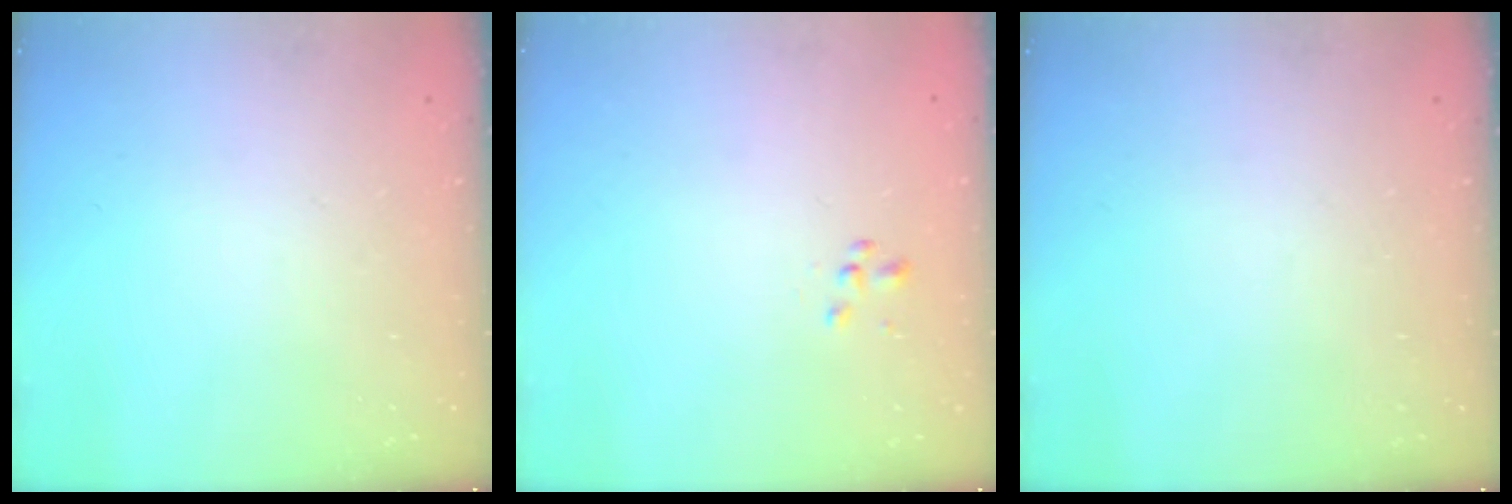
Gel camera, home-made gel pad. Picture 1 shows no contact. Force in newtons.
{"total": 1.5, "press": 1.4, "slide": 0.5}
{"total": 0.0}